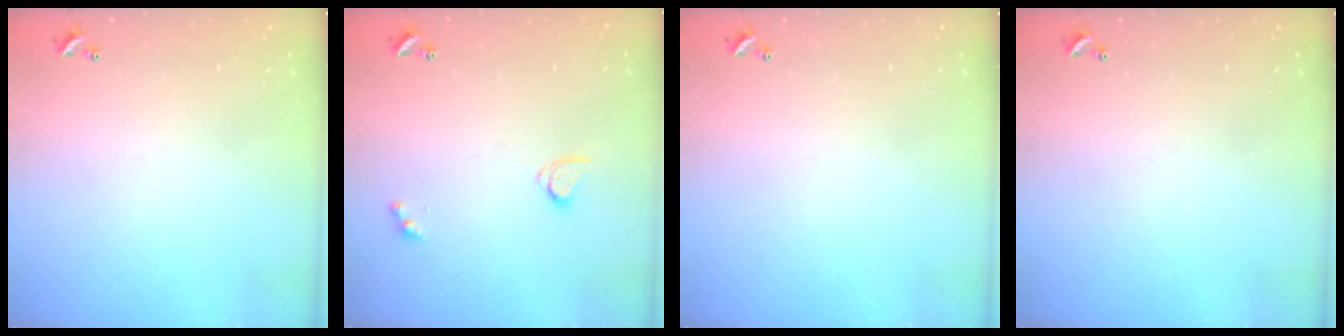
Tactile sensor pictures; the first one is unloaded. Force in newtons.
{"total": 2.8, "press": 2.8, "slide": 0.3}
{"total": 0.0}
{"total": 0.0}